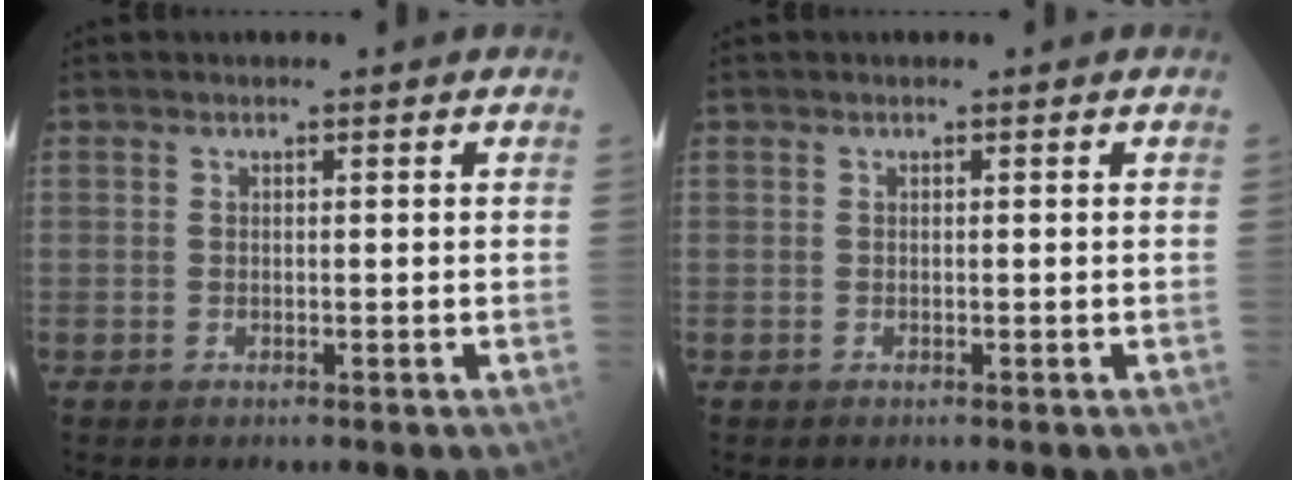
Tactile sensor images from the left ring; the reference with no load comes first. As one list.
[{"total": 0.0}]